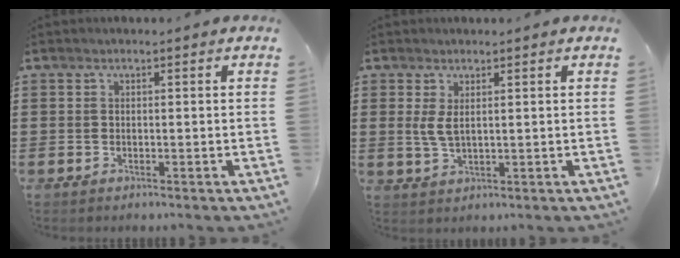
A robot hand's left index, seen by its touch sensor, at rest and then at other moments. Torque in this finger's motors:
{"motor_torque": [0.54, -0.27, 0.27, 0.06]}